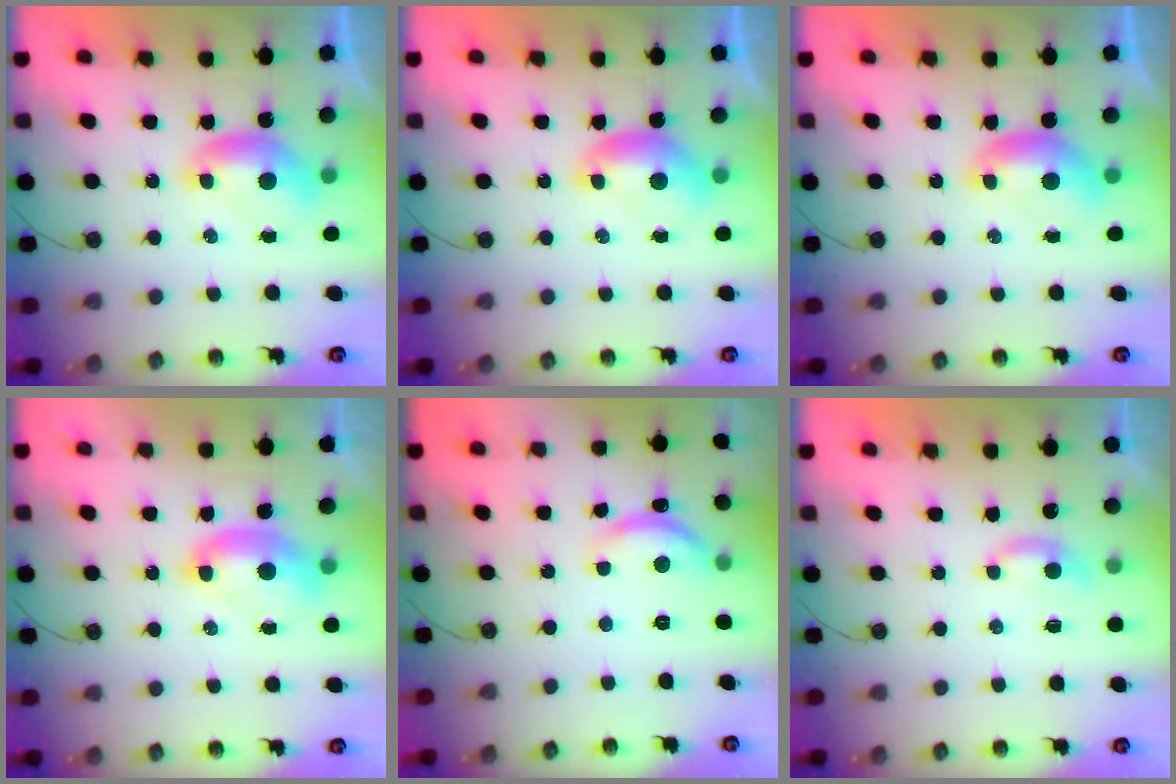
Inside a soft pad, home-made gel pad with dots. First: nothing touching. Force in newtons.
{"total": 0.0}
{"total": 0.0}
{"total": 2.5, "press": 2.5, "slide": 0.6}
{"total": 4.9, "press": 4.8, "slide": 0.5}
{"total": 3.3, "press": 3.3, "slide": 0.4}